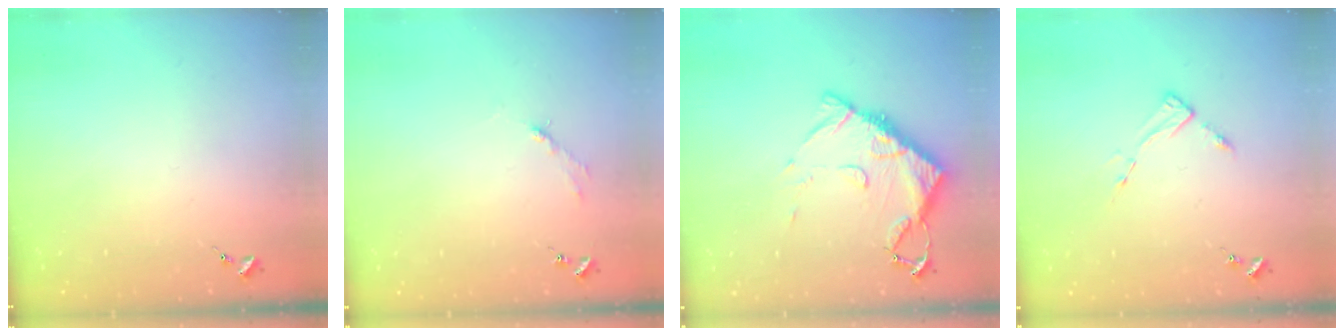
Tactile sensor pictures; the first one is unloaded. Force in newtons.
{"total": 2.7, "press": 2.7, "slide": 0.4}
{"total": 11.5, "press": 11.5, "slide": 1.1}
{"total": 3.4, "press": 3.4, "slide": 0.4}